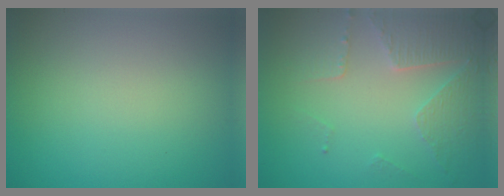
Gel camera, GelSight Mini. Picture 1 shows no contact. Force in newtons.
{"total": 4.6, "press": 3.4, "slide": 3.1}